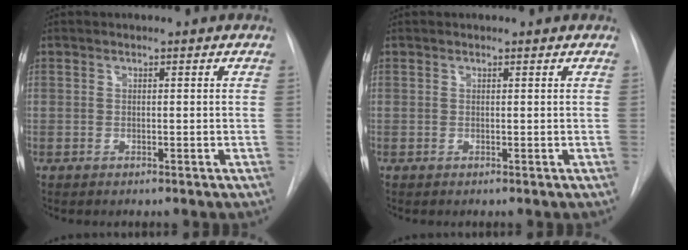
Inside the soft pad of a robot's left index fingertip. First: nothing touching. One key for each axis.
{"total": 0.0}